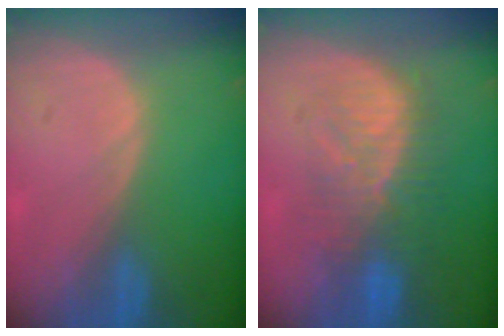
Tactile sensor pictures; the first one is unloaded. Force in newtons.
{"total": 8.9, "press": 8.5, "slide": 2.4}